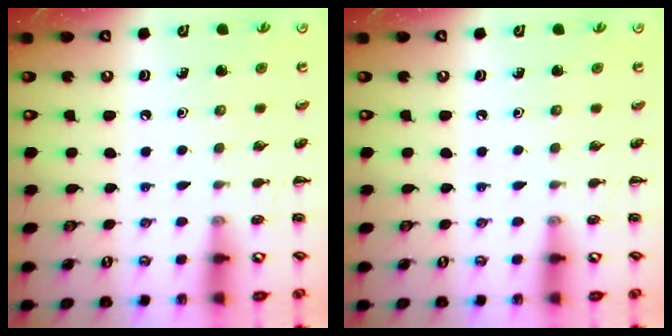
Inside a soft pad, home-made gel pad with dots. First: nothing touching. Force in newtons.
{"total": 0.0}